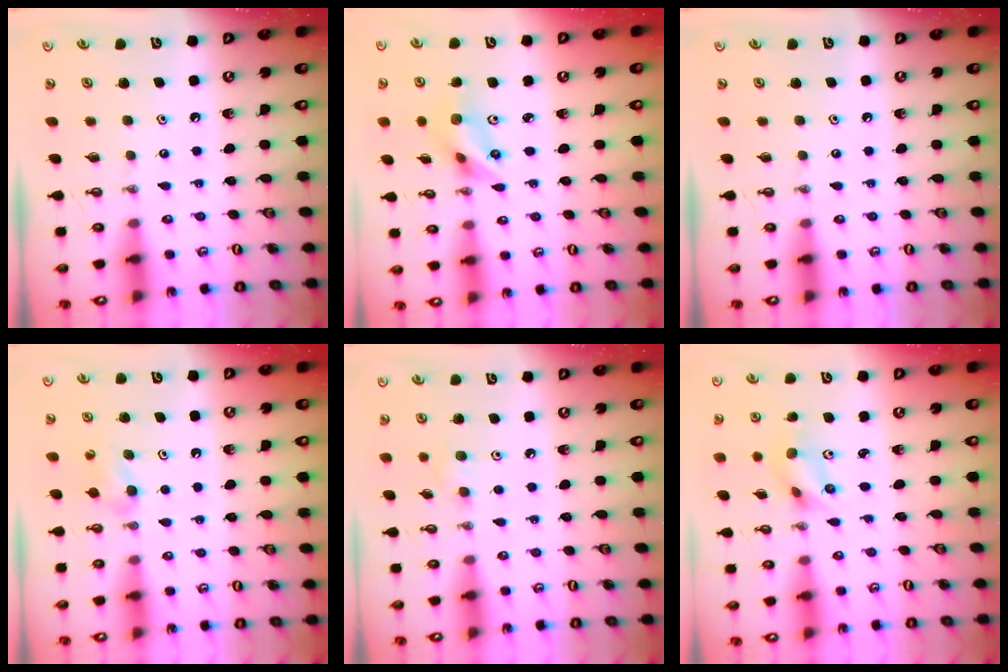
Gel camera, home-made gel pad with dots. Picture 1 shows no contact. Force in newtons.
{"total": 7.1, "press": 6.5, "slide": 2.9}
{"total": 0.0}
{"total": 5.5, "press": 2.8, "slide": 4.8}
{"total": 6.2, "press": 5.8, "slide": 2.3}
{"total": 6.6, "press": 3.1, "slide": 5.8}